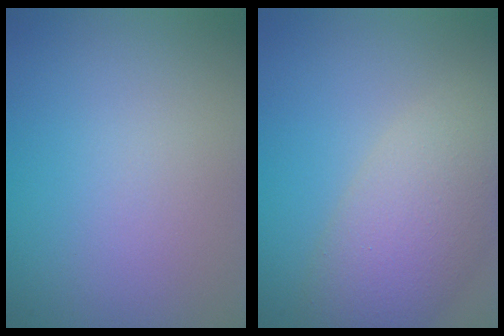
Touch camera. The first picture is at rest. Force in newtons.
{"total": 6.3, "press": 6.3, "slide": 0.5}